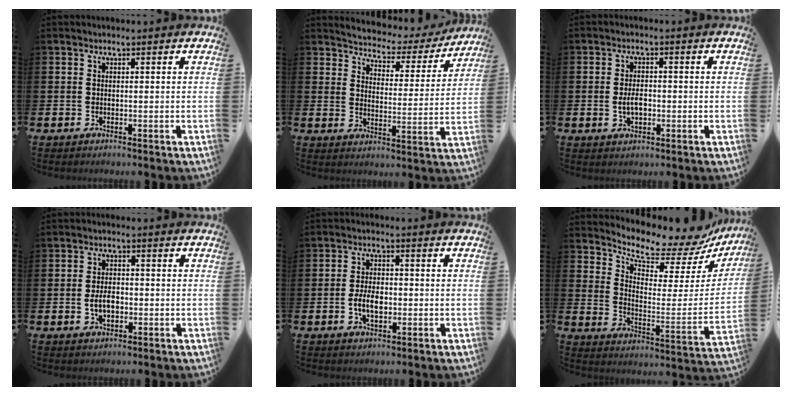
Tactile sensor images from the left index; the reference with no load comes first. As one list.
[{"total": 4.2, "force": [3.9, 1.4, 0.3], "torque": [-0.024, -0.041, 0.059]}, {"total": 3.1, "force": [-0.3, 1.8, 2.5], "torque": [-0.034, 0.000, -0.008]}, {"total": 3.2, "force": [-0.5, 2.0, 2.5], "torque": [-0.026, -0.005, -0.015]}, {"total": 4.2, "force": [-0.7, 2.5, 3.2], "torque": [-0.039, -0.003, -0.018]}, {"total": 8.8, "force": [8.1, 2.8, 2.2], "torque": [-0.065, -0.075, 0.132]}]